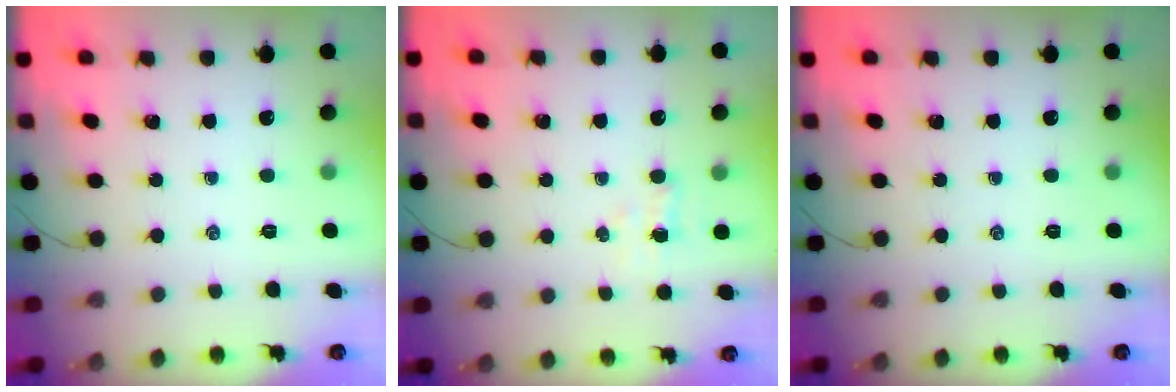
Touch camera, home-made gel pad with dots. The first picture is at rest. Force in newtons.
{"total": 2.5, "press": 2.3, "slide": 0.8}
{"total": 0.0}